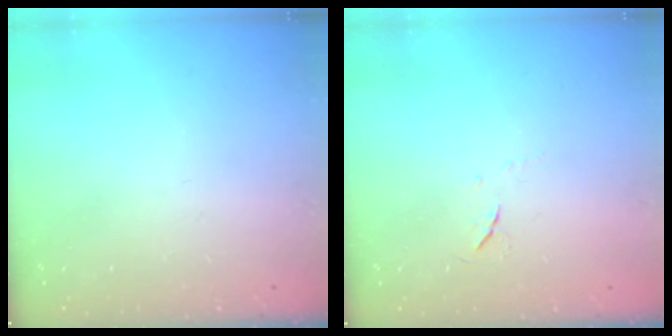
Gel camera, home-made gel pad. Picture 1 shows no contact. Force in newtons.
{"total": 3.8, "press": 3.7, "slide": 0.6}